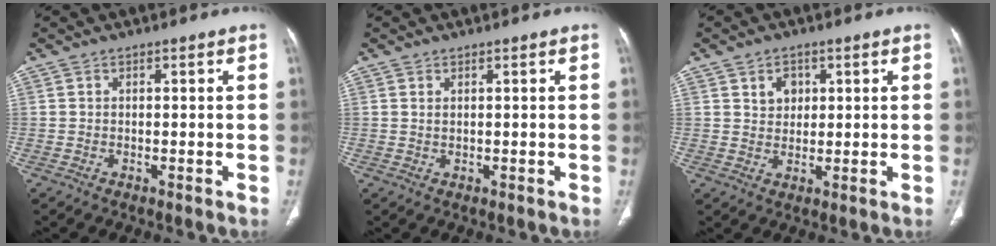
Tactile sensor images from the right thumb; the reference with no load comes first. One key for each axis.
{"total": 0.7, "fx": 0.4, "fy": 0.3, "fz": 0.5, "tx": -0.010, "ty": 0.000, "tz": 0.010}
{"total": 3.7, "fx": 1.6, "fy": 2.9, "fz": 1.7, "tx": -0.009, "ty": -0.009, "tz": 0.029}